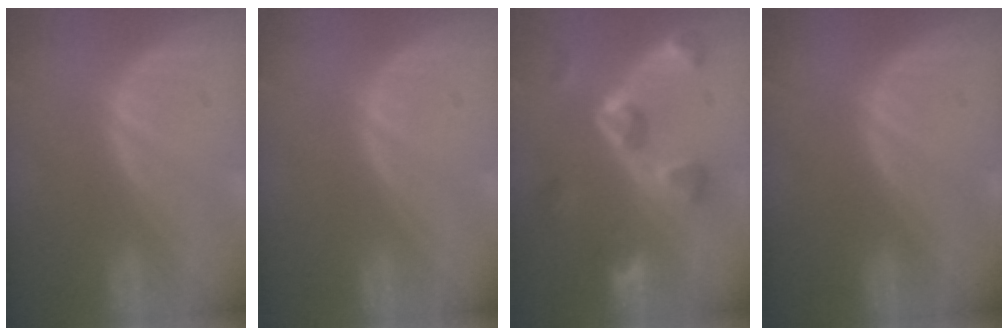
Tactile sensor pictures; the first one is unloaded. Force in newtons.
{"total": 0.0}
{"total": 7.3, "press": 7.1, "slide": 1.7}
{"total": 0.0}